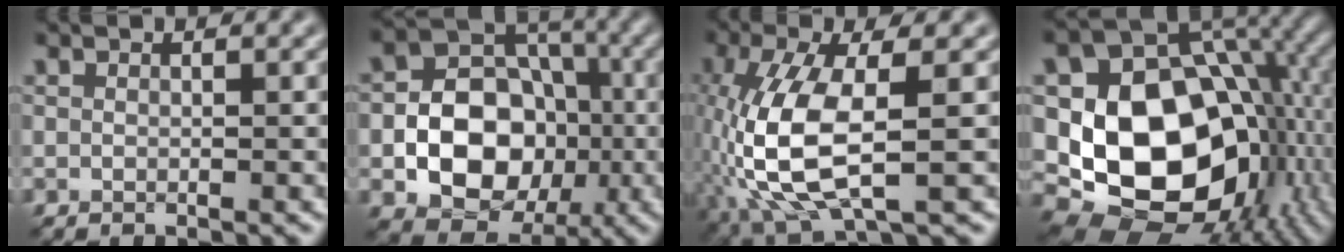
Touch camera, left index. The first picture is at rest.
{"total": 10.2, "force": [-2.4, 7.7, 6.3], "torque": [-0.085, 0.001, -0.054]}
{"total": 9.1, "force": [-1.8, 3.3, 8.3], "torque": [-0.194, 0.000, -0.038]}
{"total": 16.7, "force": [-1.8, 12.2, 11.2], "torque": [-0.177, -0.013, -0.030]}